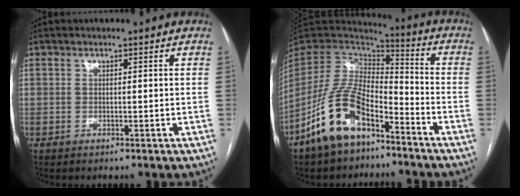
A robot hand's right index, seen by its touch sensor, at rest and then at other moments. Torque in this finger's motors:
{"motor_torque": [1.47, -0.67, 1.05, 0.21]}